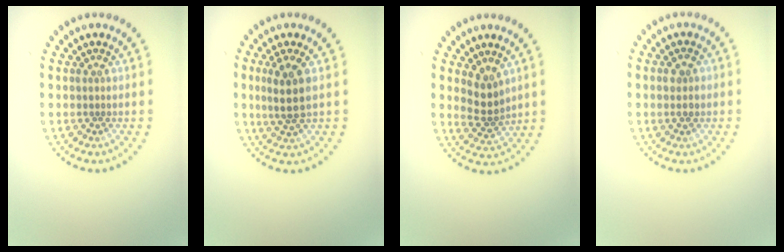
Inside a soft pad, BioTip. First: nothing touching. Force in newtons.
{"total": 2.9, "press": 2.5, "slide": 1.5}
{"total": 2.4, "press": 2.0, "slide": 1.2}
{"total": 1.5, "press": 1.5, "slide": 0.2}